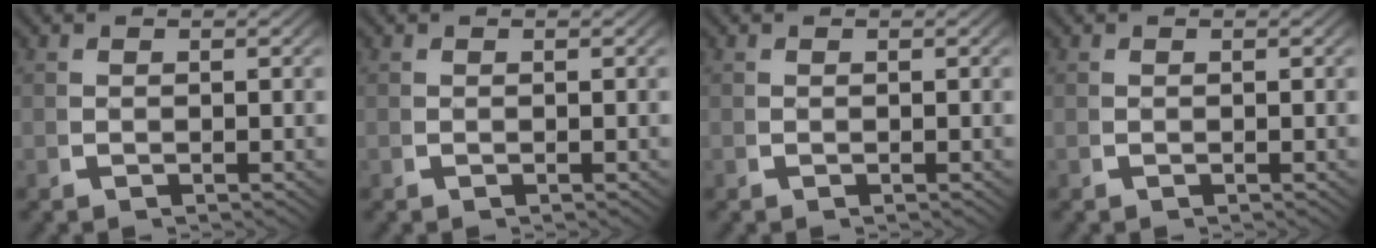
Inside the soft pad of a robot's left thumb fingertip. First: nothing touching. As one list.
[{"total": 0.0}, {"total": 0.0}, {"total": 0.0}]